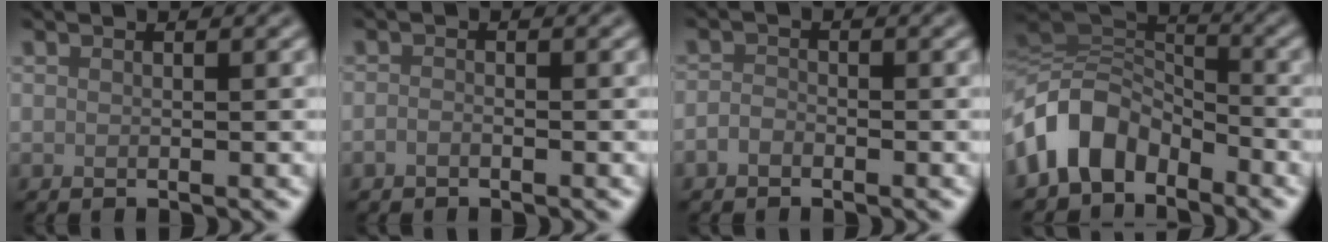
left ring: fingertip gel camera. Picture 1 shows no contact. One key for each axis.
{"total": 0.8, "fx": -0.6, "fy": 0.4, "fz": 0.3, "tx": -0.008, "ty": -0.001, "tz": -0.012}
{"total": 1.3, "fx": -0.8, "fy": 0.8, "fz": 0.5, "tx": -0.011, "ty": 0.002, "tz": -0.019}
{"total": 7.9, "fx": -4.4, "fy": 5.1, "fz": 4.2, "tx": -0.075, "ty": 0.009, "tz": -0.097}